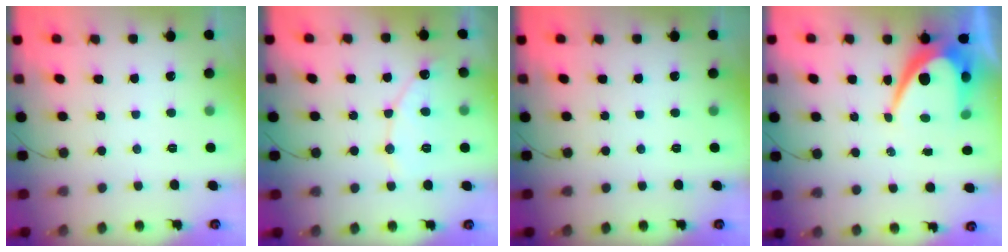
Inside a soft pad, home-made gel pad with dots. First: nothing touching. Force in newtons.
{"total": 8.5, "press": 8.5, "slide": 0.7}
{"total": 0.0}
{"total": 11.5, "press": 11.4, "slide": 0.9}